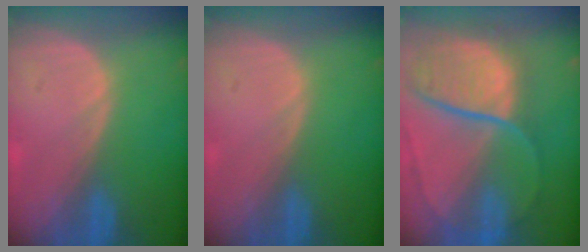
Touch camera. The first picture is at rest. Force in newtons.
{"total": 0.0}
{"total": 11.0, "press": 9.2, "slide": 6.1}